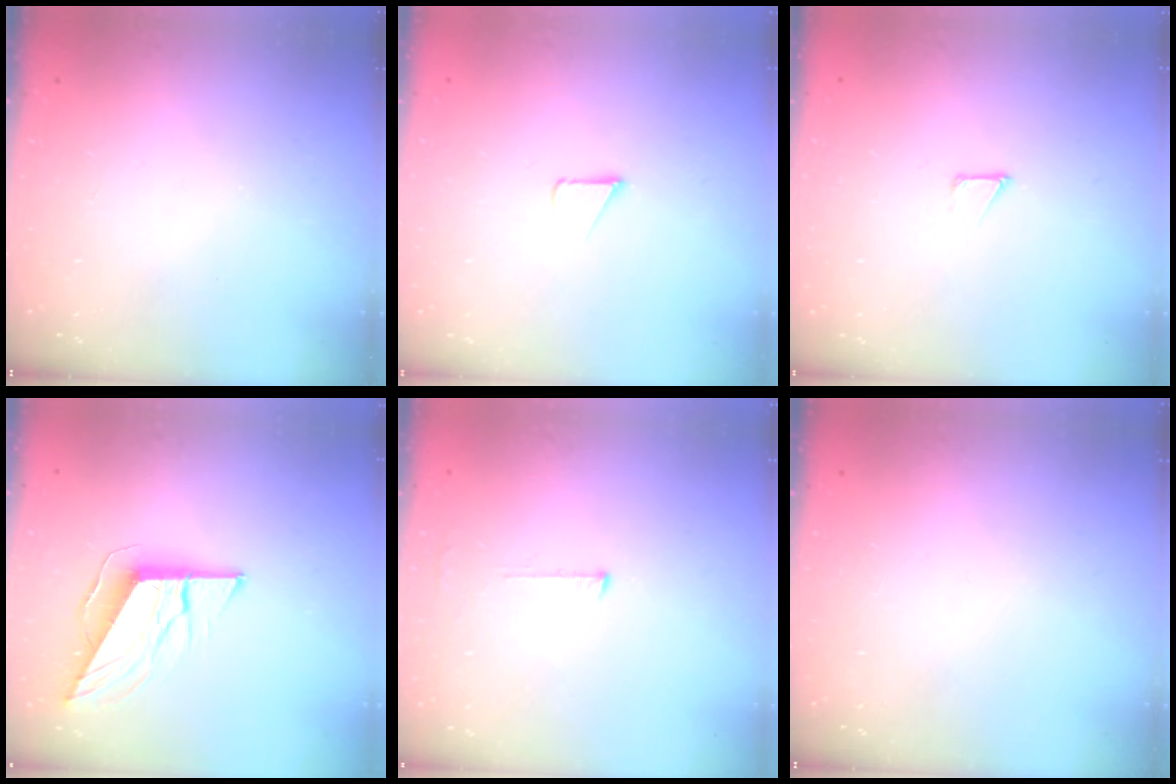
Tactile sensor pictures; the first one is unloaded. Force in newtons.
{"total": 1.5, "press": 1.5, "slide": 0.1}
{"total": 1.2, "press": 1.2, "slide": 0.0}
{"total": 9.4, "press": 9.4, "slide": 0.6}
{"total": 4.0, "press": 4.0, "slide": 0.2}
{"total": 0.0}